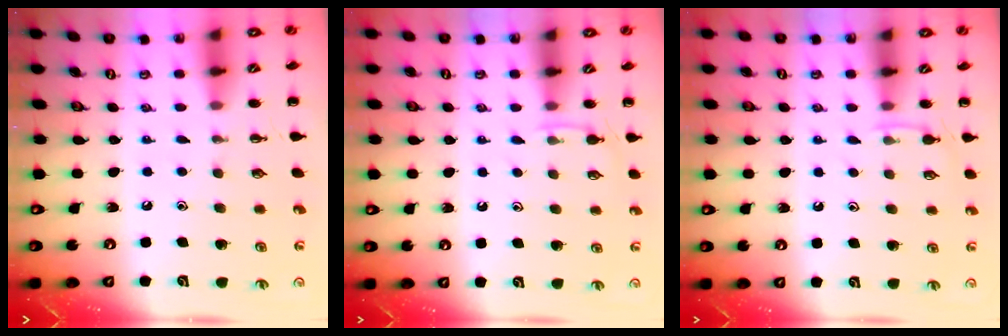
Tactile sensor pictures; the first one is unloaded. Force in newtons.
{"total": 4.3, "press": 4.1, "slide": 1.4}
{"total": 4.3, "press": 4.1, "slide": 1.4}